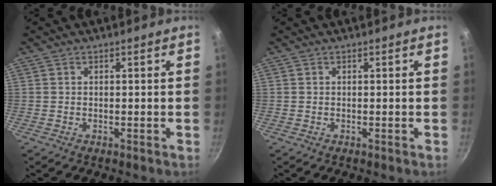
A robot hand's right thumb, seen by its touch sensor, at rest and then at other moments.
{"total": 0.0}